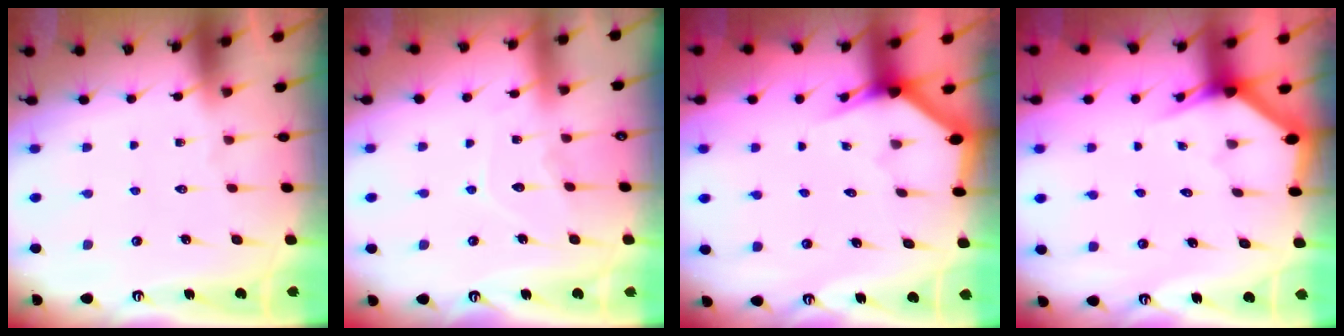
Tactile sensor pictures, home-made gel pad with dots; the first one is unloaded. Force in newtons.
{"total": 6.6, "press": 6.6, "slide": 0.7}
{"total": 2.7, "press": 2.7, "slide": 0.1}
{"total": 3.0, "press": 3.0, "slide": 0.1}